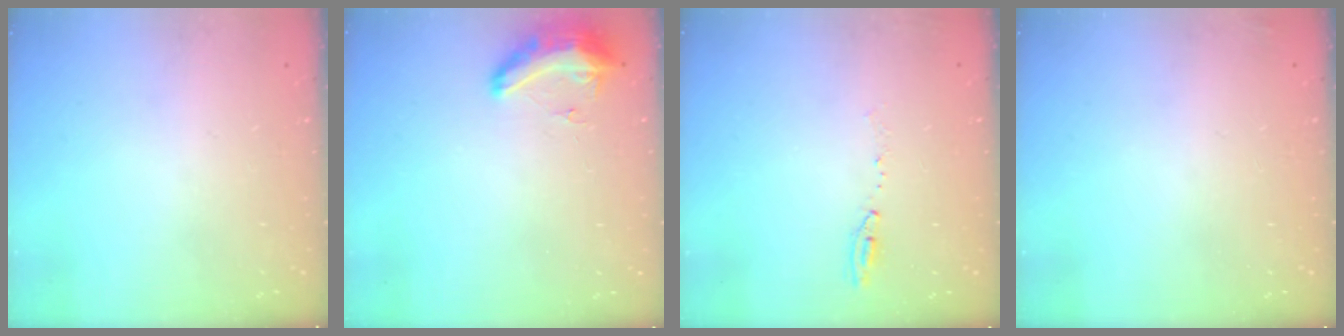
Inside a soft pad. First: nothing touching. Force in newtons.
{"total": 14.6, "press": 10.5, "slide": 10.2}
{"total": 5.7, "press": 5.7, "slide": 0.7}
{"total": 2.3, "press": 2.2, "slide": 0.8}